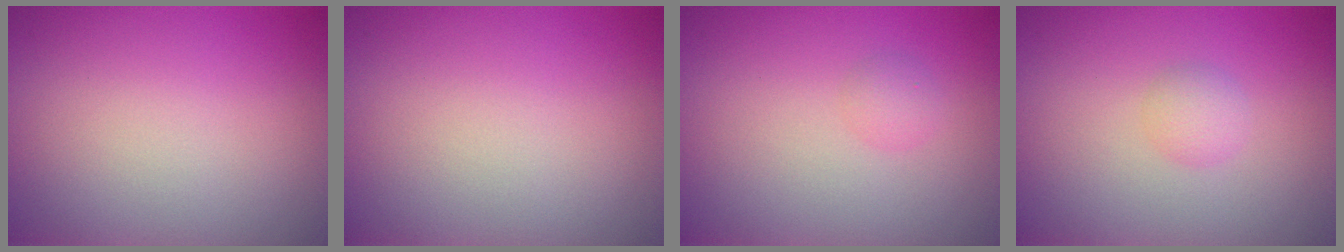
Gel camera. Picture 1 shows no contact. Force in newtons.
{"total": 0.0}
{"total": 1.0, "press": 1.0, "slide": 0.0}
{"total": 1.3, "press": 1.3, "slide": 0.1}